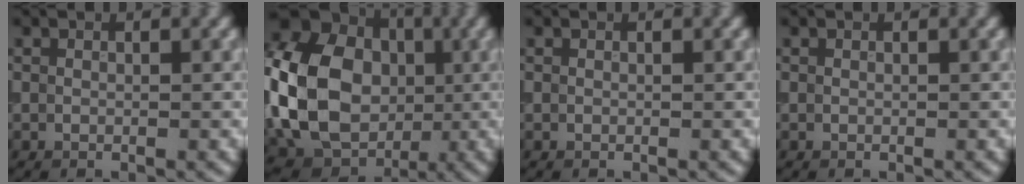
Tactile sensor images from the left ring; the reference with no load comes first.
{"total": 15.8, "force": [-1.0, 12.5, 9.6], "torque": [-0.203, 0.003, -0.013]}
{"total": 0.0}
{"total": 0.0}